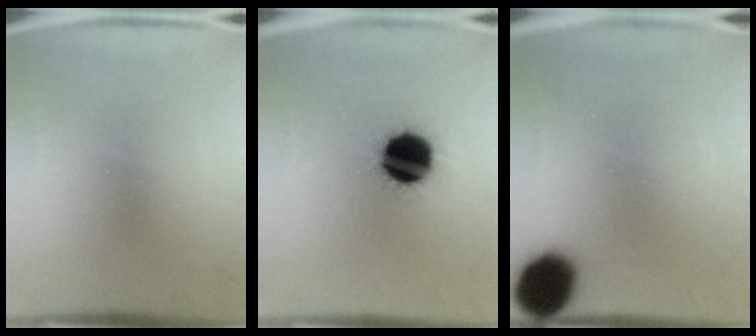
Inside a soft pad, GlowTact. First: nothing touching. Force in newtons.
{"total": 17.1}
{"total": 13.4}